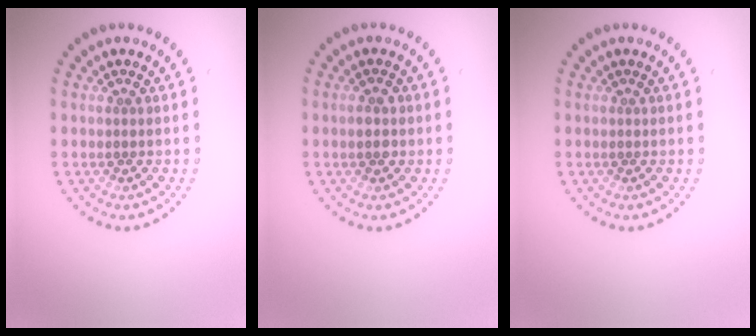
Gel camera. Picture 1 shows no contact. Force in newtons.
{"total": 1.4, "press": 1.4, "slide": 0.1}
{"total": 0.0}